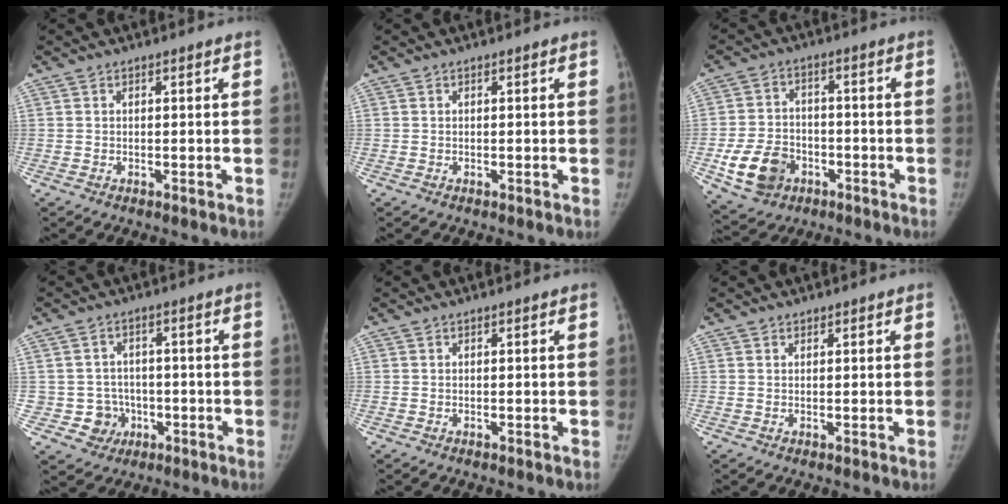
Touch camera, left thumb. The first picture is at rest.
{"total": 0.0}
{"total": 10.5, "force": [-4.1, 8.1, 5.3], "torque": [-0.079, 0.019, -0.063]}
{"total": 5.7, "force": [-1.3, 5.5, 0.5], "torque": [0.026, 0.015, -0.017]}
{"total": 0.0}
{"total": 0.6, "force": [0.5, 0.4, 0.0], "torque": [0.003, -0.004, 0.006]}